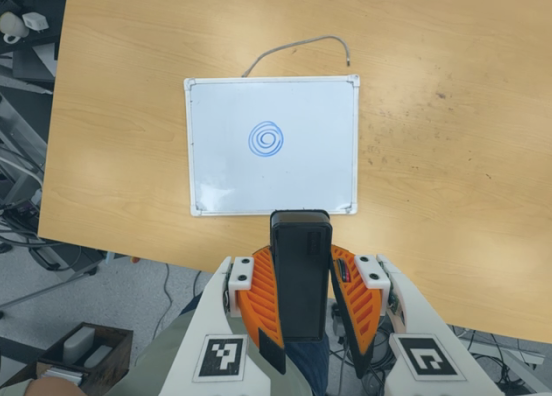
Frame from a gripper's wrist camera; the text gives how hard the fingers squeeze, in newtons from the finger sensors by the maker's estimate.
{"total": 8.5, "left": 7.4, "right": 9.6}